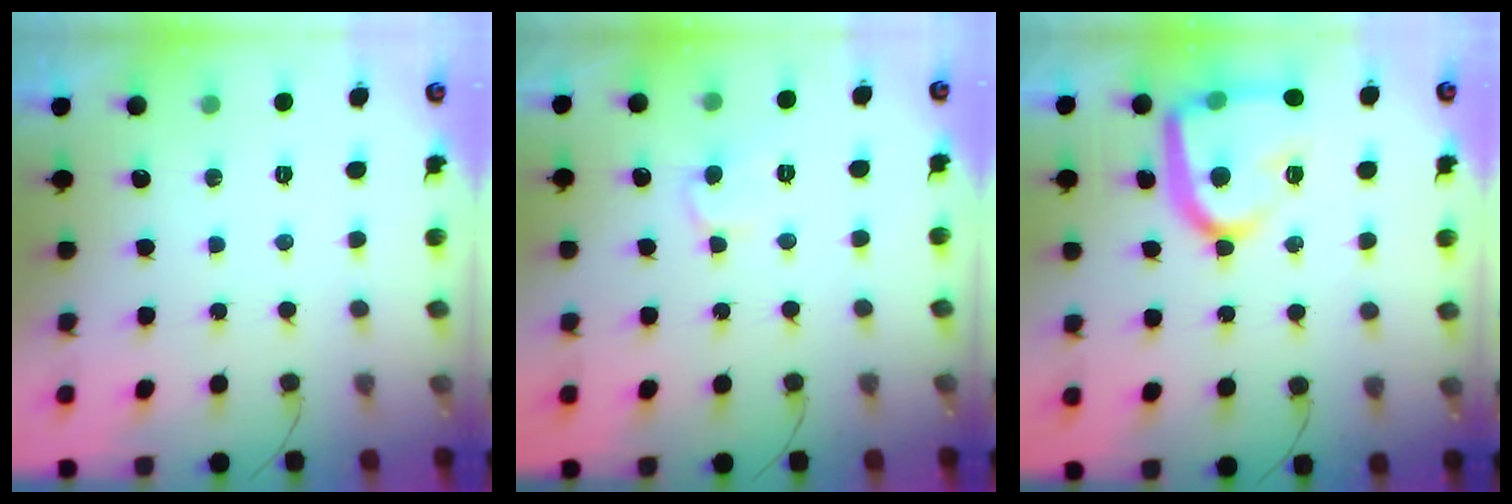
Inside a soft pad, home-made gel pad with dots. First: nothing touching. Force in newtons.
{"total": 7.4, "press": 7.4, "slide": 0.3}
{"total": 16.8, "press": 16.8, "slide": 1.0}